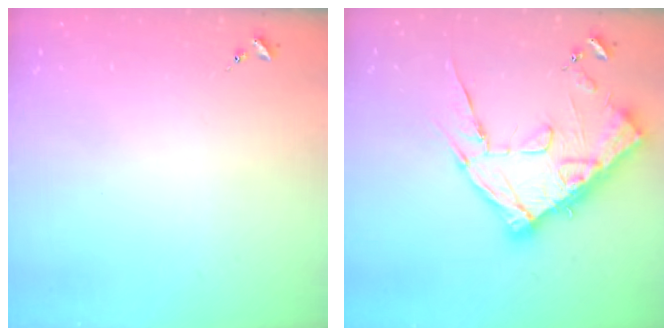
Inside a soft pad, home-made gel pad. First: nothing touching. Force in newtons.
{"total": 19.4, "press": 19.4, "slide": 1.0}